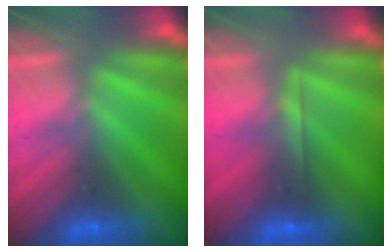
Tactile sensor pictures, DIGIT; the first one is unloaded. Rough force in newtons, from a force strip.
{"total": 1.7}